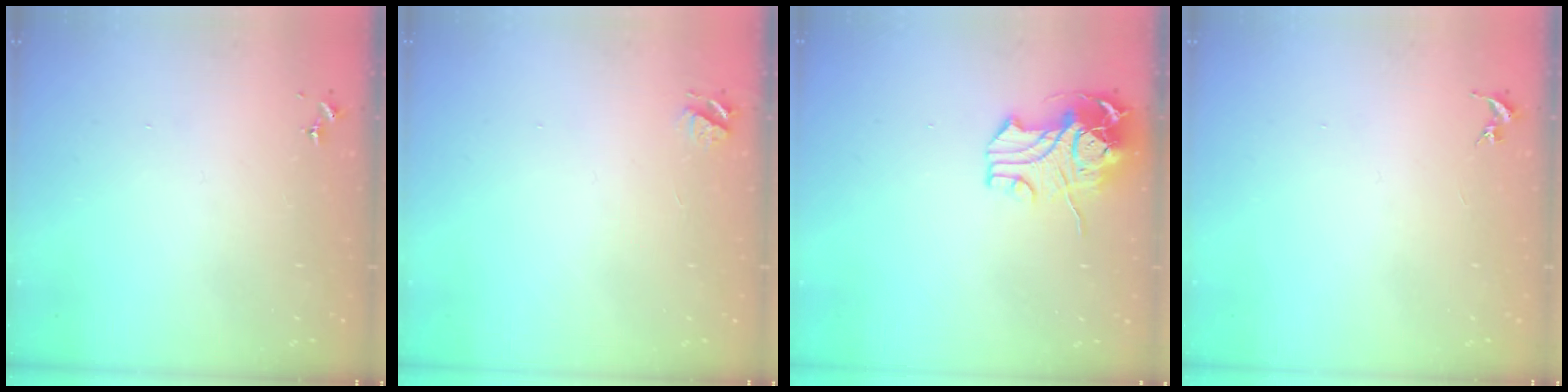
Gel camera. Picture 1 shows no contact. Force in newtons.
{"total": 3.9, "press": 3.9, "slide": 0.4}
{"total": 11.8, "press": 11.7, "slide": 2.1}
{"total": 0.0}